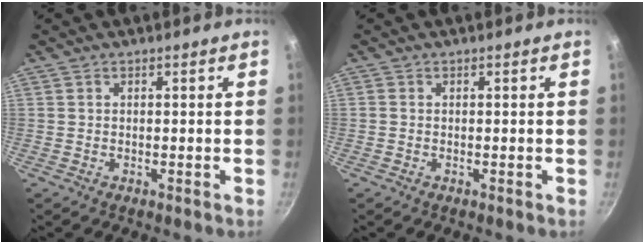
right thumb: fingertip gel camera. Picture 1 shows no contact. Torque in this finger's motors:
{"motor_torque": [-0.06, 0.19, 0.30, 0.16, -0.01]}